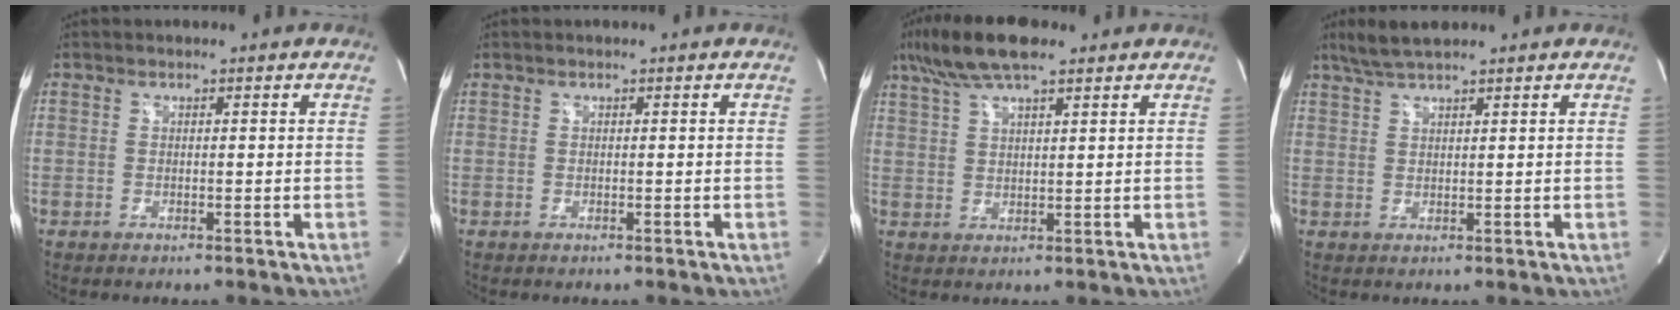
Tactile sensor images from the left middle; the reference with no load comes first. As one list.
[{"total": 0.0}, {"total": 9.6, "force": [6.8, 2.0, 6.4], "torque": [-0.129, 0.026, 0.122]}, {"total": 4.5, "force": [3.7, 0.4, 2.5], "torque": [-0.058, 0.017, 0.073]}]